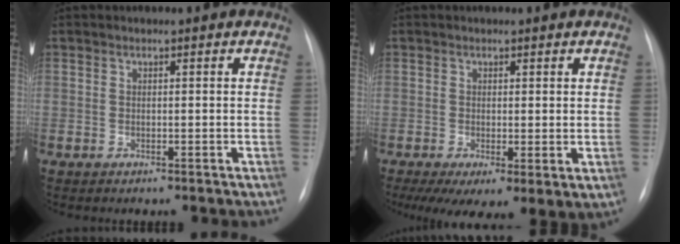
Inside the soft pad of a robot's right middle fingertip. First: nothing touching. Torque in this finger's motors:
{"motor_torque": [1.09, -1.05, 0.29, 0.11]}